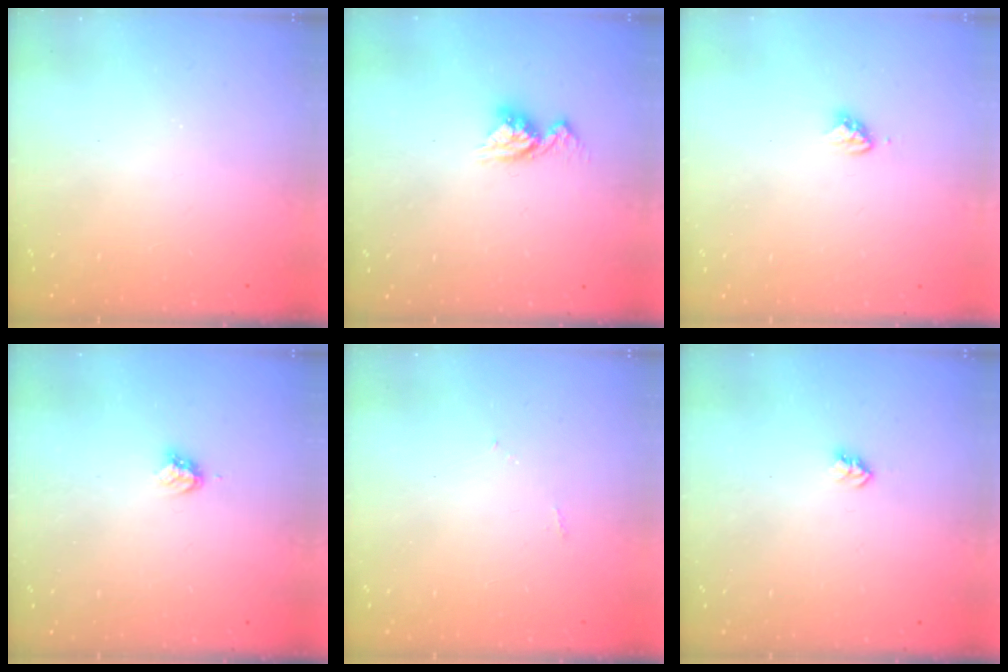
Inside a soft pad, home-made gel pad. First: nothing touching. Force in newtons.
{"total": 9.2, "press": 9.2, "slide": 0.8}
{"total": 3.4, "press": 3.3, "slide": 0.2}
{"total": 3.6, "press": 3.6, "slide": 0.7}
{"total": 4.0, "press": 4.0, "slide": 0.6}
{"total": 2.7, "press": 2.7, "slide": 0.4}